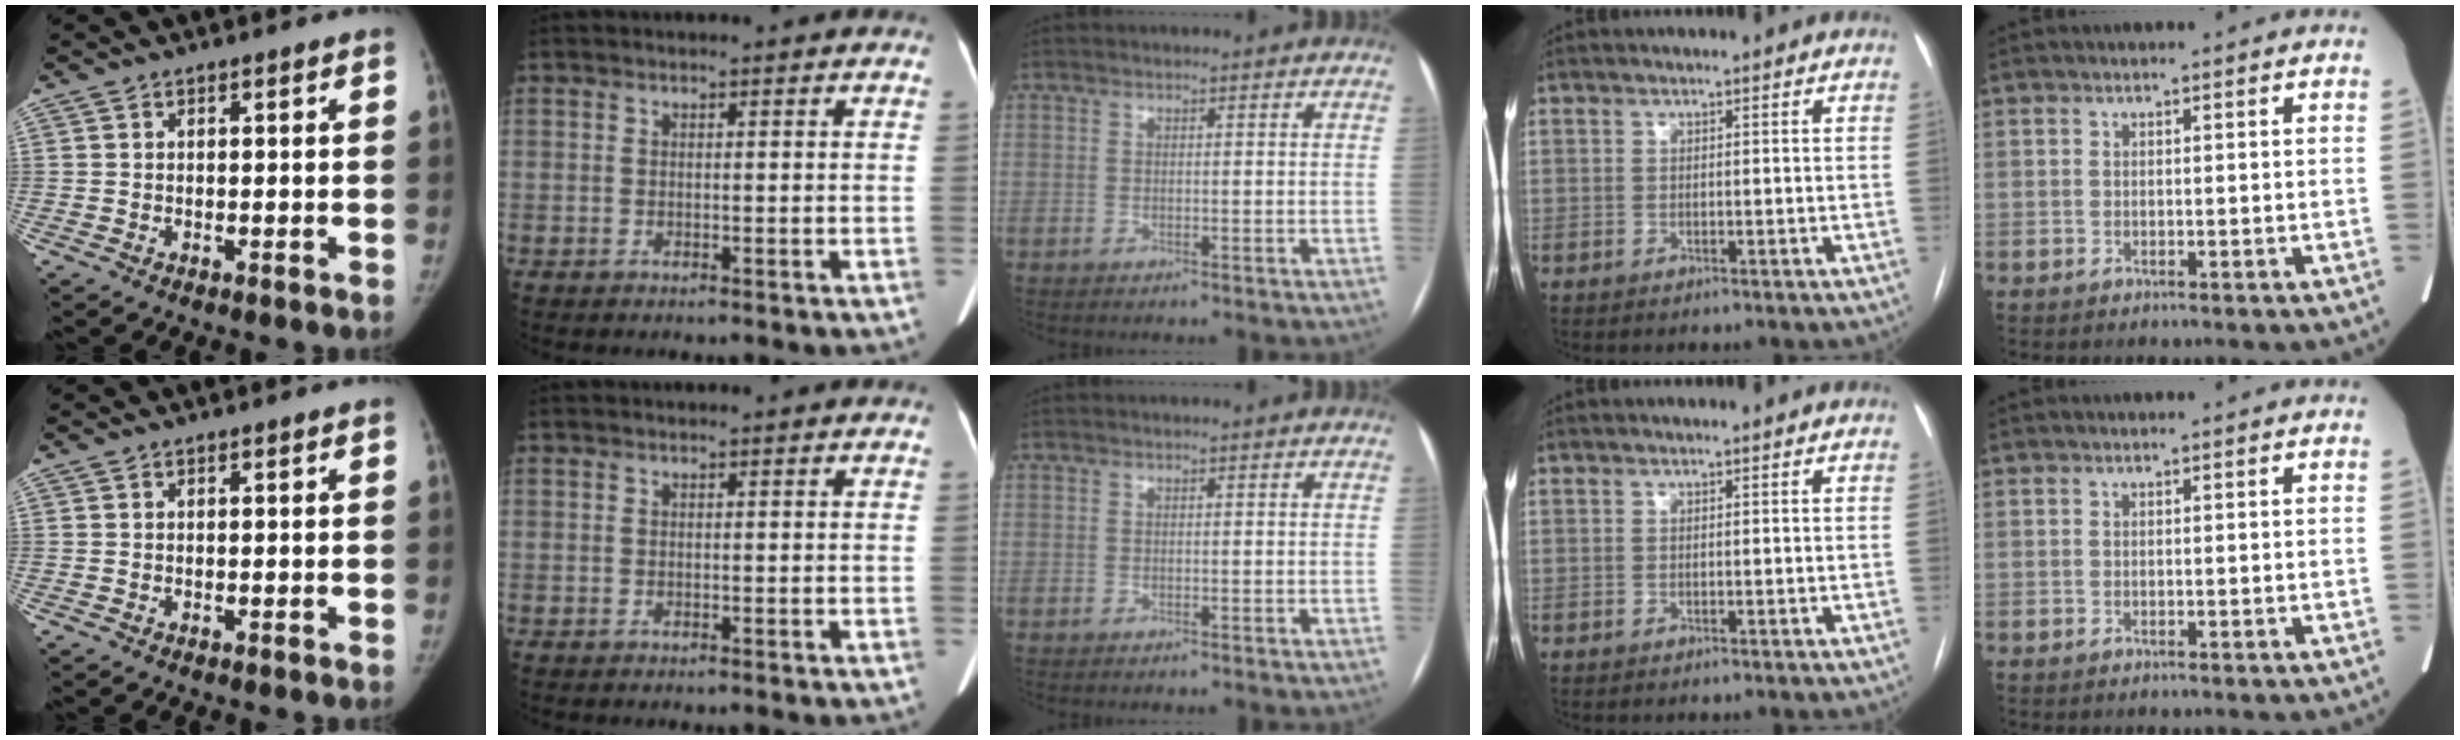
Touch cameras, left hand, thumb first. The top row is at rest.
{}